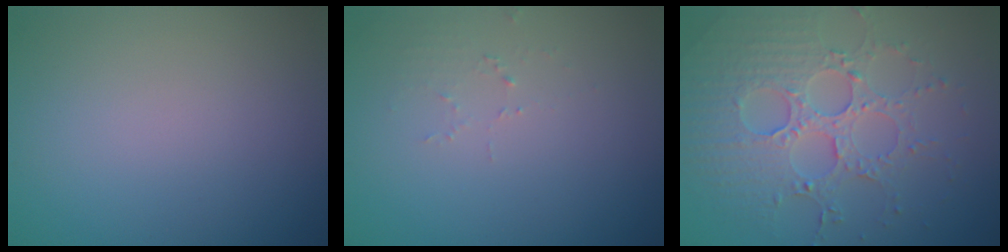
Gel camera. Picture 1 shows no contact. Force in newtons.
{"total": 1.1, "press": 1.1, "slide": 0.1}
{"total": 5.5, "press": 4.8, "slide": 2.7}